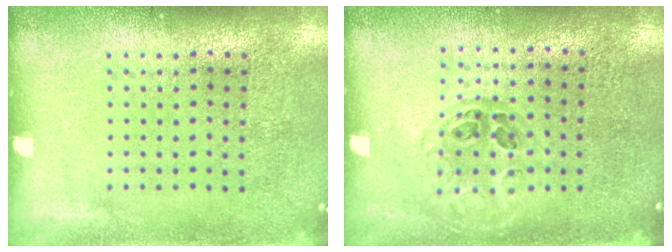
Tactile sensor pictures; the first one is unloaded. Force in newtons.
{"total": 0.9, "press": 0.9, "slide": 0.2}